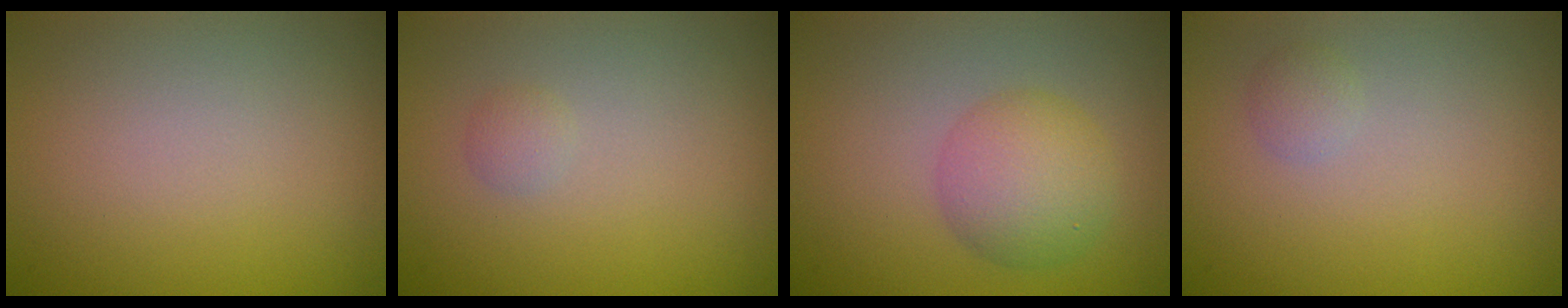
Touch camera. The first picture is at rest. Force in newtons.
{"total": 0.7, "press": 0.7, "slide": 0.0}
{"total": 3.9, "press": 3.9, "slide": 0.1}
{"total": 1.0, "press": 1.0, "slide": 0.1}